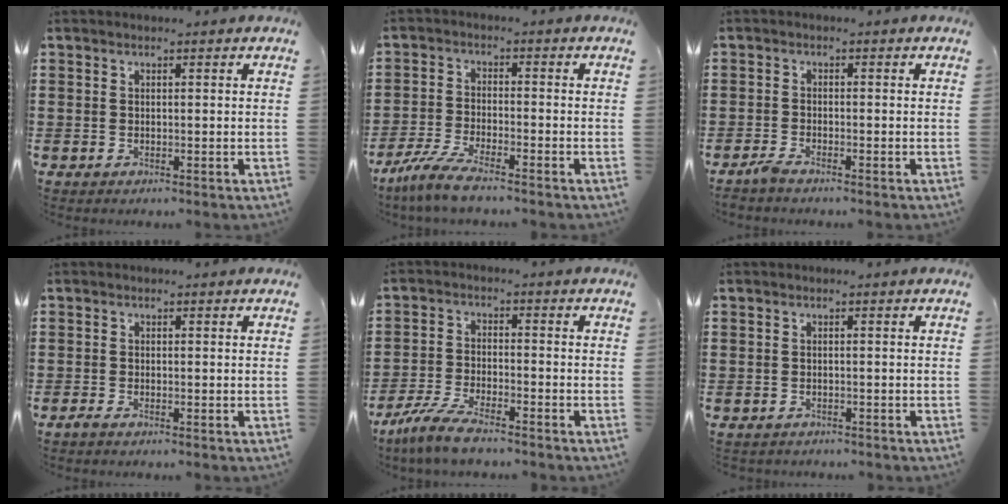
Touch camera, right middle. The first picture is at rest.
{"total": 5.4, "force": [-4.5, 0.2, 3.0], "torque": [-0.084, -0.018, -0.093]}
{"total": 1.7, "force": [-1.4, 0.0, 1.0], "torque": [-0.028, -0.003, -0.029]}
{"total": 0.7, "force": [-0.5, 0.0, 0.5], "torque": [-0.012, -0.006, -0.008]}
{"total": 5.5, "force": [-4.7, 0.5, 2.8], "torque": [-0.073, -0.011, -0.094]}
{"total": 0.6, "force": [-0.6, 0.1, 0.0], "torque": [-0.001, -0.001, -0.014]}